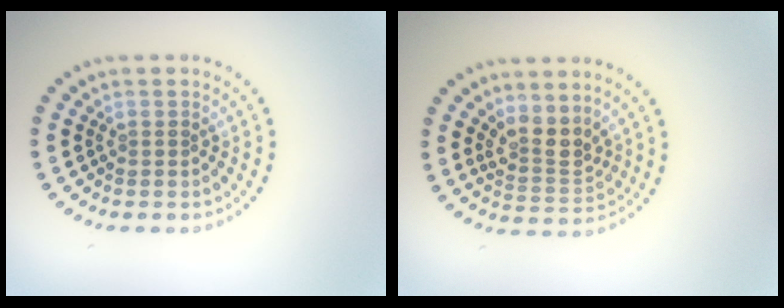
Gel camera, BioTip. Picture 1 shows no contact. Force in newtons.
{"total": 2.9, "press": 2.3, "slide": 1.7}